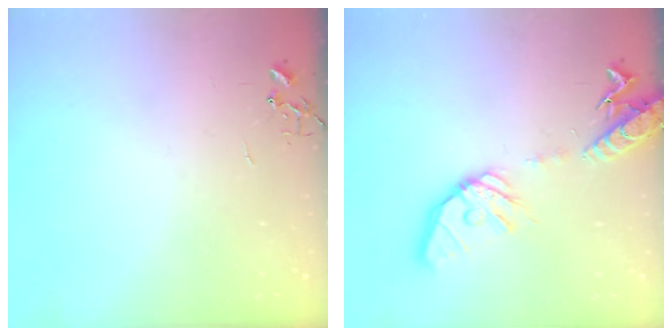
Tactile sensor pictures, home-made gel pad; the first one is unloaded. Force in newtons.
{"total": 17.8, "press": 17.5, "slide": 3.0}